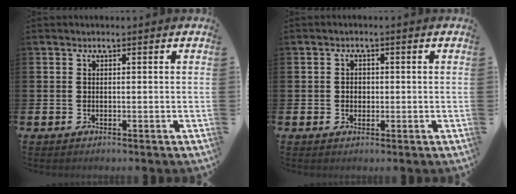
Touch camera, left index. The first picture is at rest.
{"total": 1.6, "force": [0.0, 1.3, 0.9], "torque": [-0.008, 0.005, -0.004]}